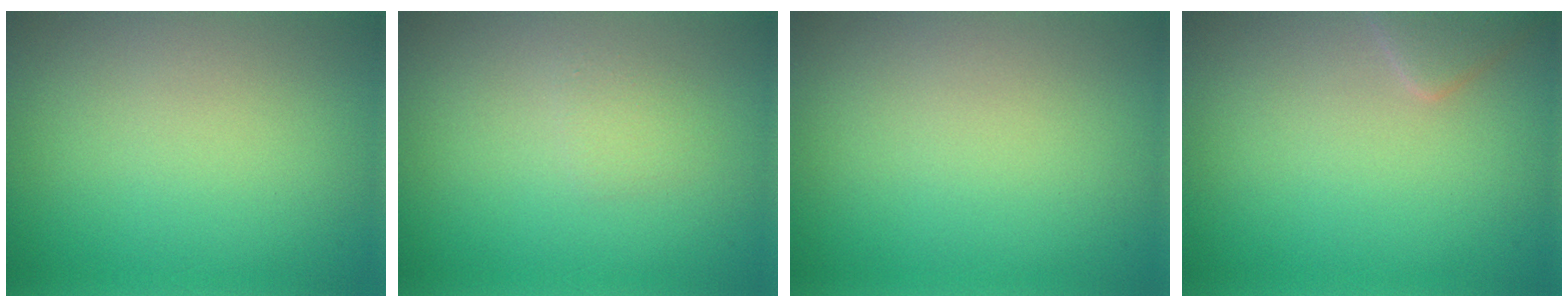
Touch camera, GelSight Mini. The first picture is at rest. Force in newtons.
{"total": 1.1, "press": 1.0, "slide": 0.1}
{"total": 0.0}
{"total": 1.8, "press": 1.8, "slide": 0.1}